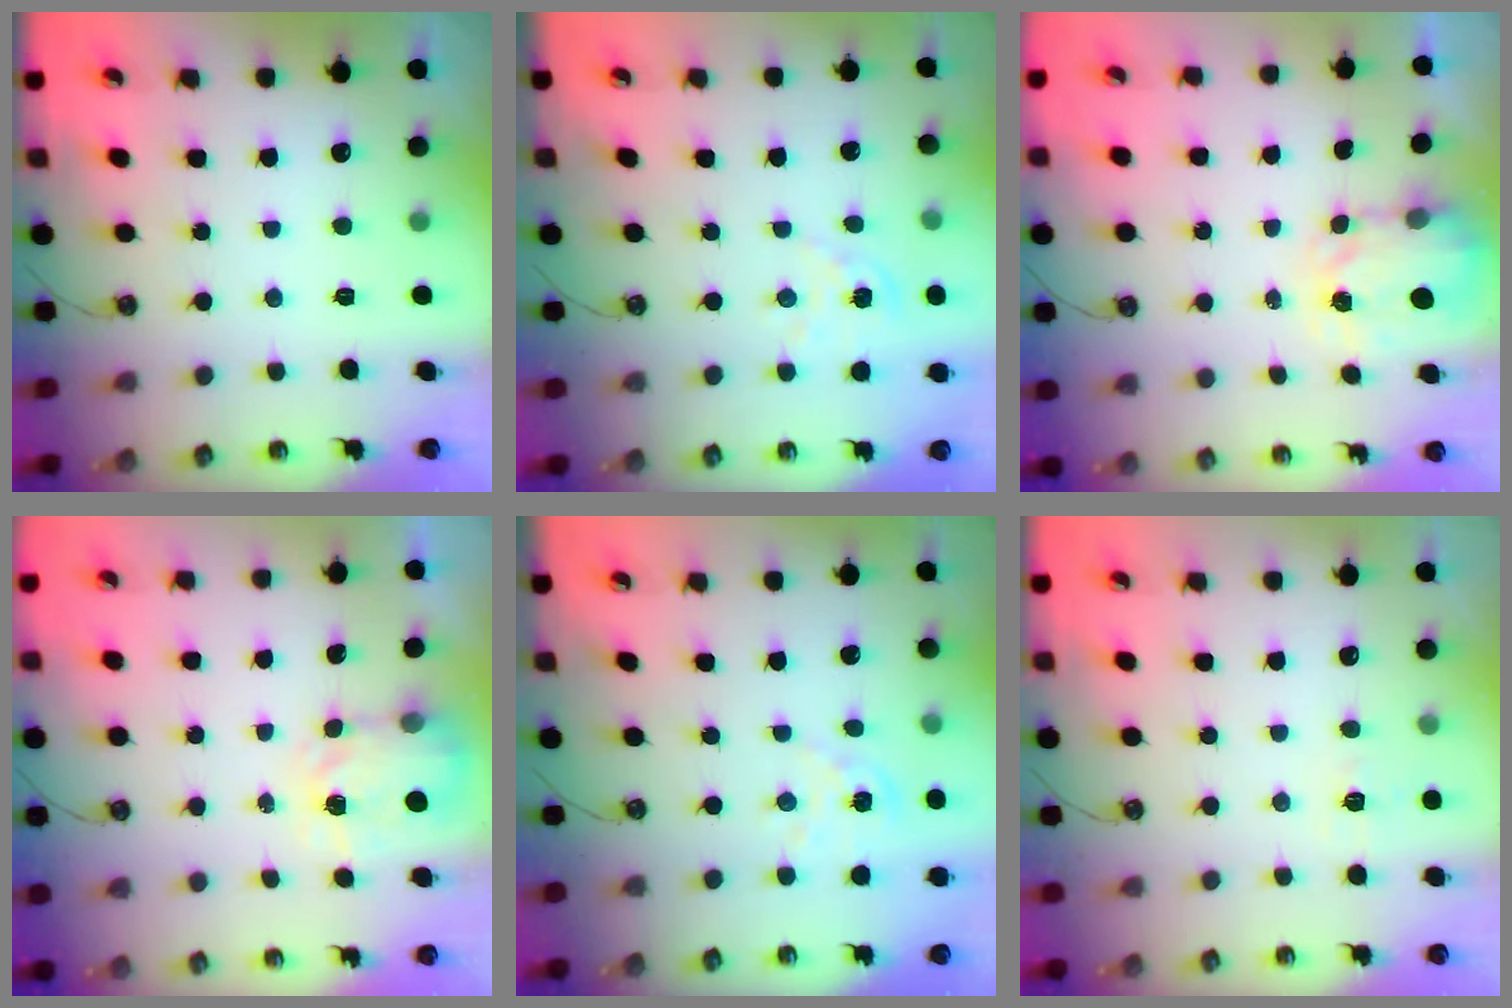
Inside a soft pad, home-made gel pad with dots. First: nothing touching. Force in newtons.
{"total": 2.9, "press": 2.9, "slide": 0.3}
{"total": 3.6, "press": 3.6, "slide": 0.5}
{"total": 3.8, "press": 3.7, "slide": 0.6}
{"total": 2.8, "press": 2.7, "slide": 0.3}
{"total": 5.4, "press": 5.3, "slide": 0.7}